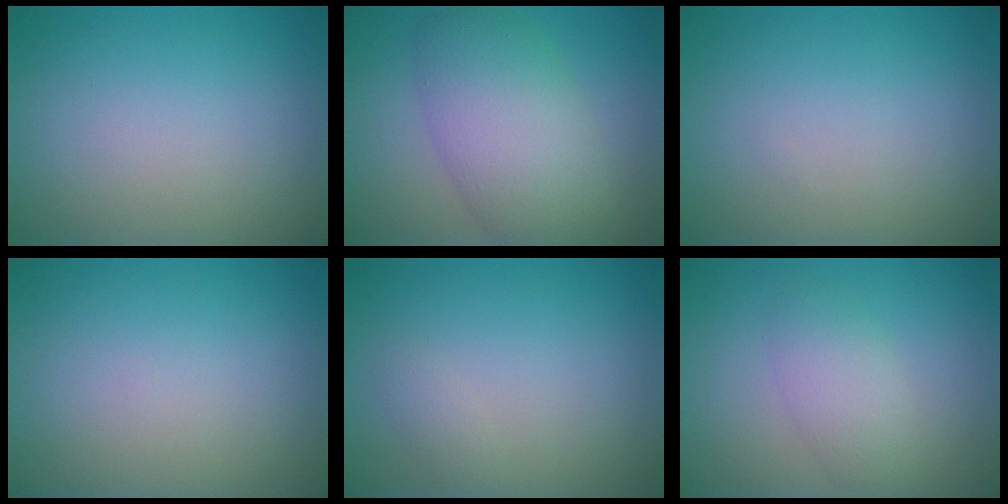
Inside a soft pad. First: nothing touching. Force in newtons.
{"total": 7.3, "press": 7.3, "slide": 0.4}
{"total": 0.0}
{"total": 0.0}
{"total": 0.8, "press": 0.8, "slide": 0.0}
{"total": 2.6, "press": 2.6, "slide": 0.1}